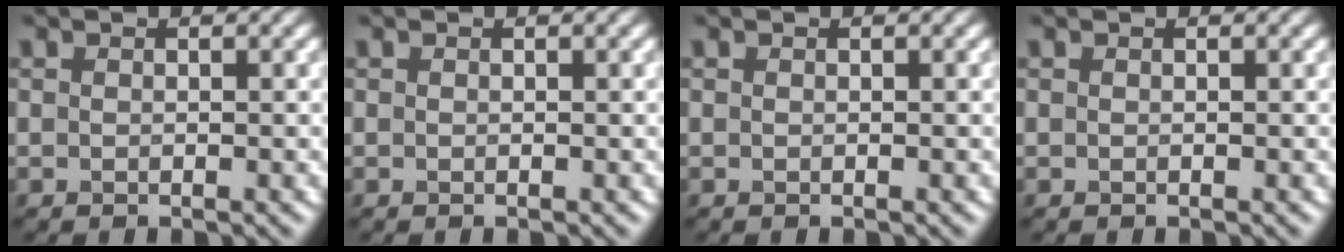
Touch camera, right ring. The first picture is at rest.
{"total": 0.0}
{"total": 0.0}
{"total": 0.0}